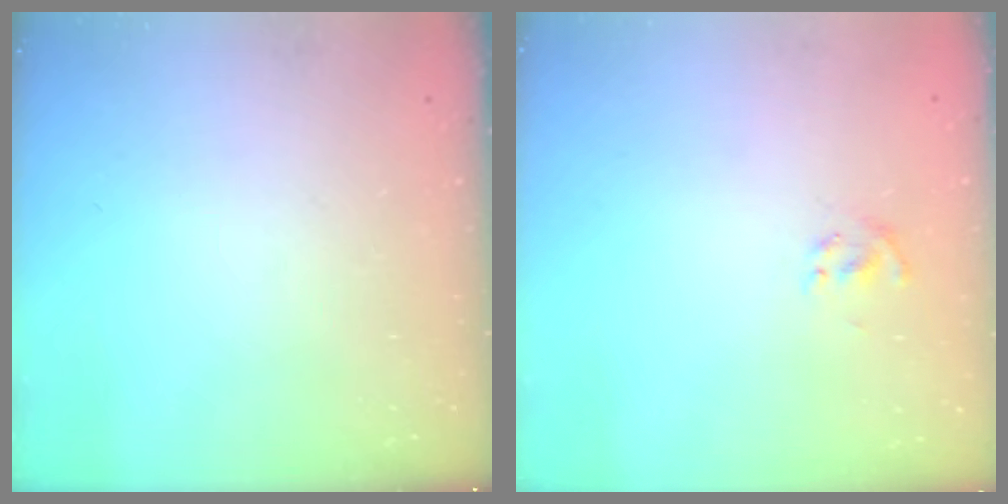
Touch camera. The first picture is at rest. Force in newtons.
{"total": 2.0, "press": 1.7, "slide": 0.9}